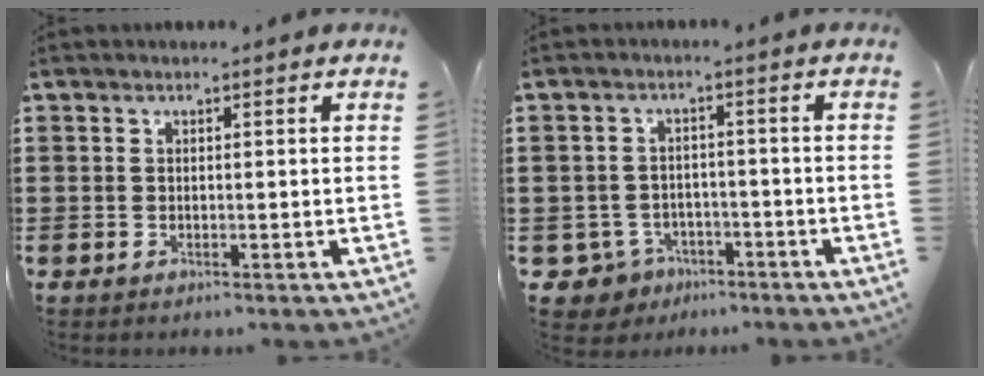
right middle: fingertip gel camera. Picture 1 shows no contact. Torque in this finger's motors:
{"motor_torque": [2.14, 0.00, 0.11, 0.01]}